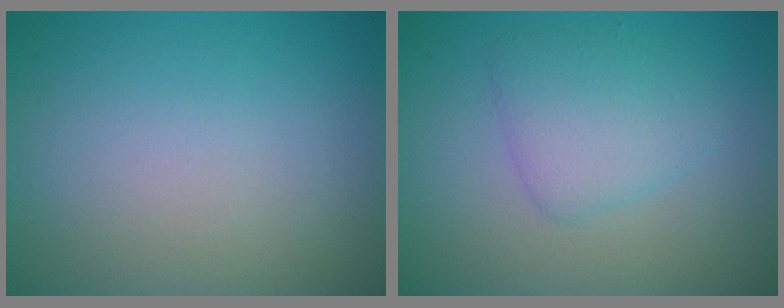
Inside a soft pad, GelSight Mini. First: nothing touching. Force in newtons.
{"total": 2.9, "press": 2.9, "slide": 0.1}